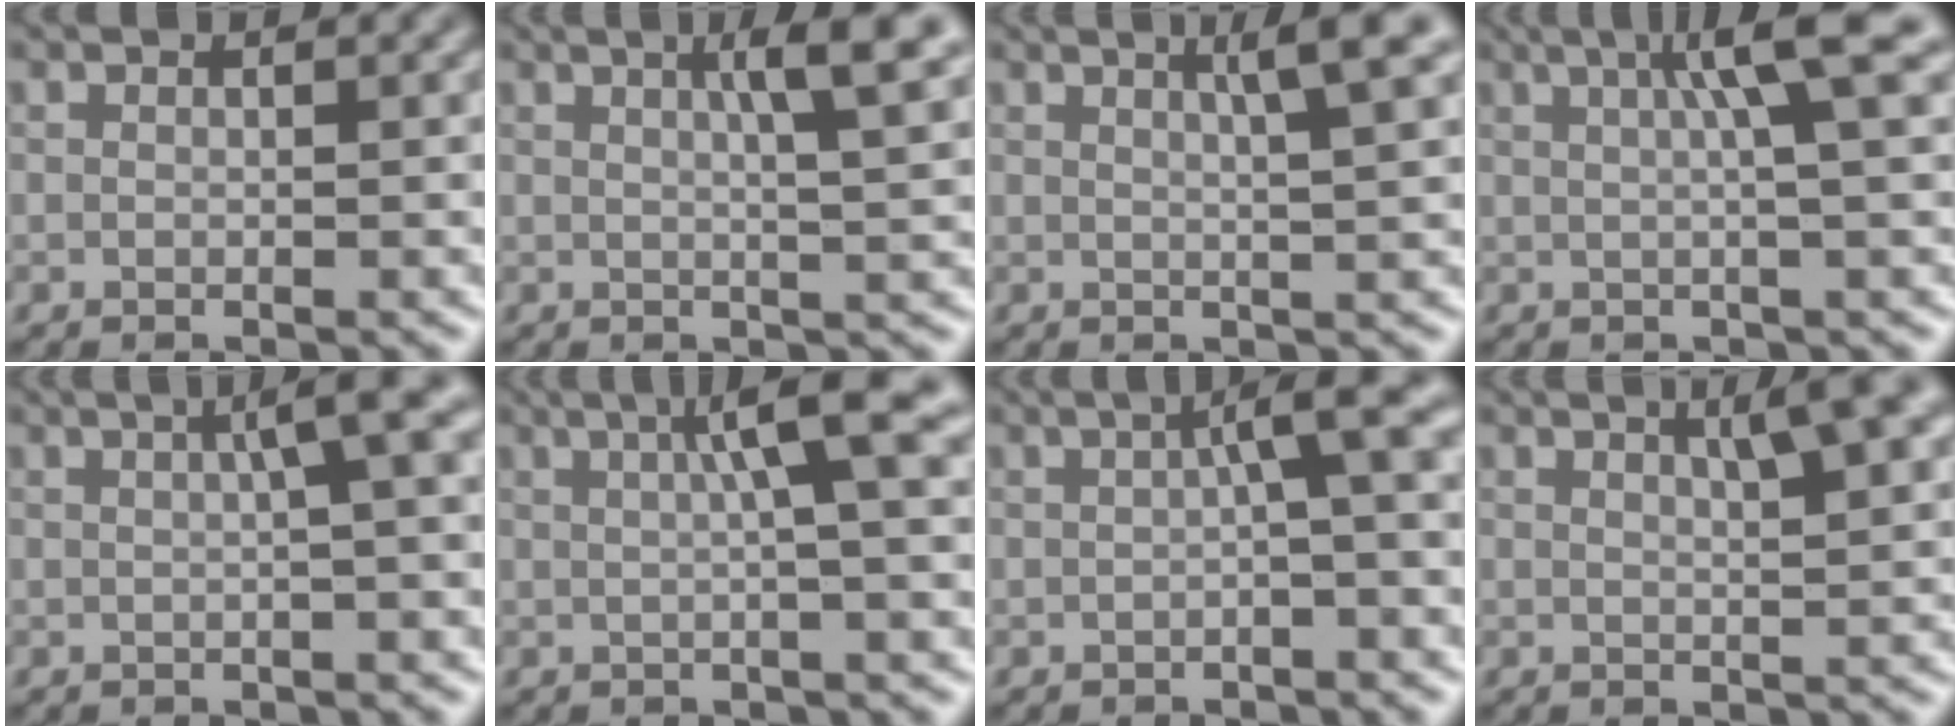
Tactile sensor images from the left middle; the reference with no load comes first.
{"total": 4.9, "force": [1.8, 0.8, 4.5], "torque": [-0.056, 0.009, 0.025]}
{"total": 3.9, "force": [1.8, 0.6, 3.4], "torque": [-0.038, 0.010, 0.025]}
{"total": 5.2, "force": [1.5, 0.6, 5.0], "torque": [-0.072, 0.015, 0.022]}
{"total": 4.2, "force": [0.9, 0.9, 4.0], "torque": [-0.049, 0.020, 0.011]}
{"total": 5.6, "force": [1.4, 0.8, 5.4], "torque": [-0.074, 0.018, 0.021]}
{"total": 4.2, "force": [0.4, 0.7, 4.1], "torque": [-0.058, 0.020, 0.000]}
{"total": 3.8, "force": [2.0, 0.6, 3.2], "torque": [-0.039, 0.004, 0.030]}